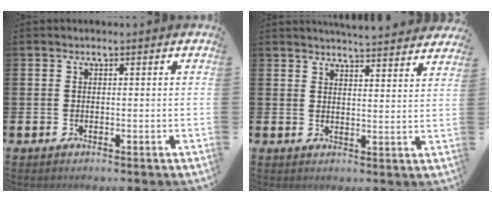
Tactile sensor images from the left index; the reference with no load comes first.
{"total": 4.9, "force": [4.9, -0.3, 0.2], "torque": [-0.004, -0.034, 0.086]}